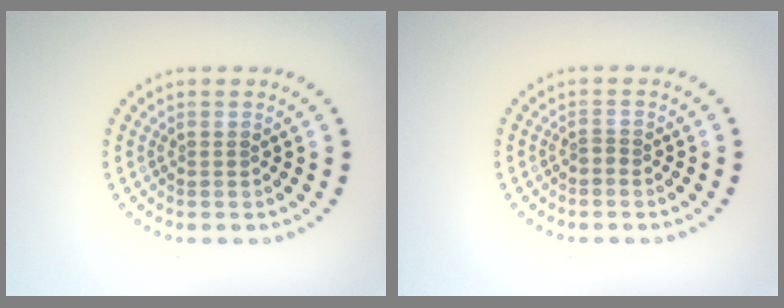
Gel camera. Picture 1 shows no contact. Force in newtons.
{"total": 0.6, "press": 0.4, "slide": 0.5}